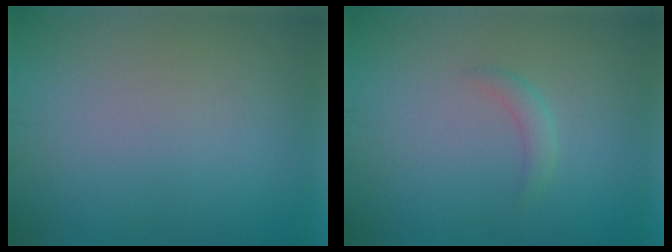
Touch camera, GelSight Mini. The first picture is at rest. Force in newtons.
{"total": 1.2, "press": 1.2, "slide": 0.1}